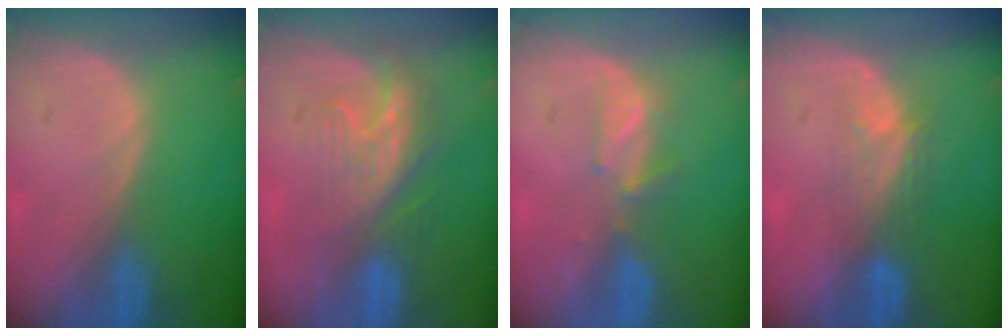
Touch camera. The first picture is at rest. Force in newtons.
{"total": 7.8, "press": 7.2, "slide": 3.1}
{"total": 3.0, "press": 2.9, "slide": 0.8}
{"total": 4.0, "press": 3.7, "slide": 1.6}